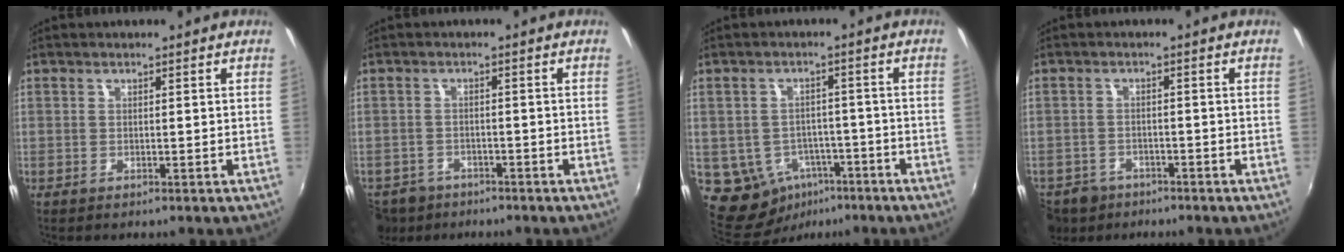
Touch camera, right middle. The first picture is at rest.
{"total": 8.0, "force": [-5.6, 5.1, 2.6], "torque": [-0.078, -0.011, -0.092]}
{"total": 8.8, "force": [-4.1, 7.0, 3.5], "torque": [-0.084, 0.008, -0.039]}
{"total": 9.0, "force": [-5.9, 6.1, 2.9], "torque": [-0.092, -0.008, -0.095]}